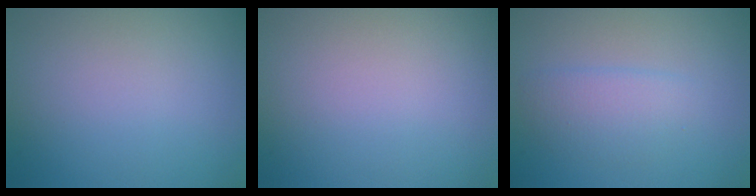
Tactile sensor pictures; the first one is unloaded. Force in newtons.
{"total": 0.0}
{"total": 2.4, "press": 2.4, "slide": 0.0}